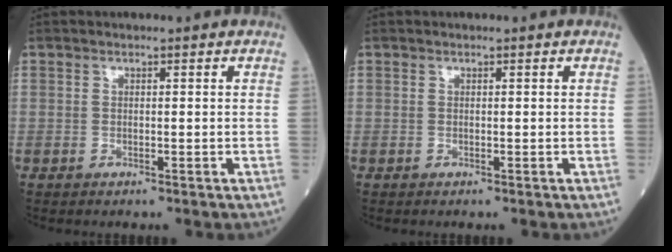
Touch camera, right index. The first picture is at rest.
{"total": 0.0}